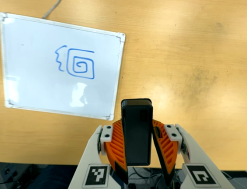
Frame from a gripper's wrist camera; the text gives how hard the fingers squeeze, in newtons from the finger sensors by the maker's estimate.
{"total": 6.8, "left": 6.3, "right": 7.3}